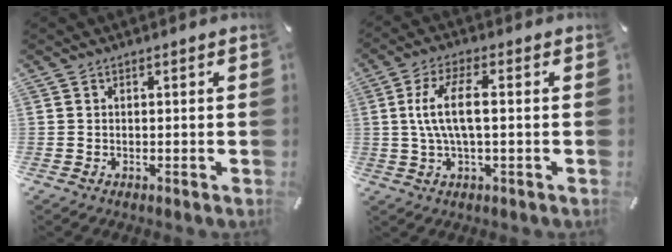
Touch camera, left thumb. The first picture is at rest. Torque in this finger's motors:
{"motor_torque": [1.73, 1.70, 1.46, -0.02, 0.17]}